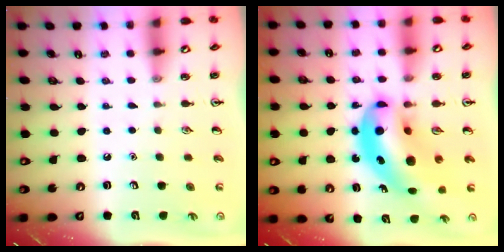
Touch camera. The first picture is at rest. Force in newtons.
{"total": 13.6, "press": 12.9, "slide": 4.2}